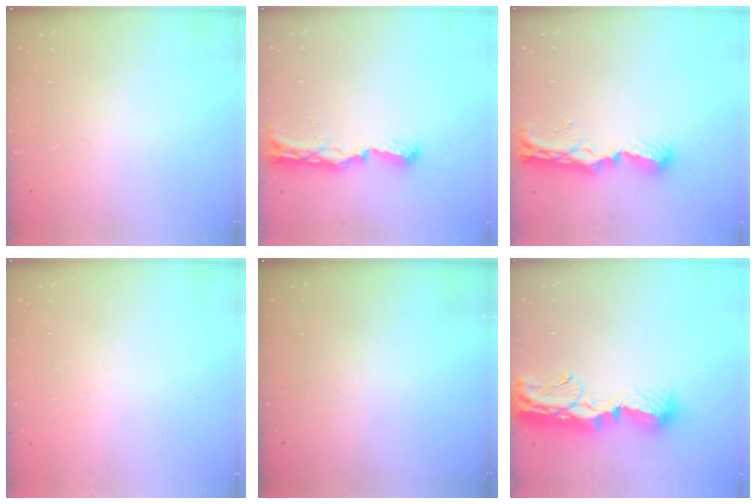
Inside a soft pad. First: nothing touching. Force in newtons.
{"total": 8.3, "press": 8.2, "slide": 0.8}
{"total": 8.6, "press": 8.5, "slide": 1.0}
{"total": 0.9, "press": 0.9, "slide": 0.0}
{"total": 0.0}
{"total": 15.0, "press": 15.0, "slide": 1.2}